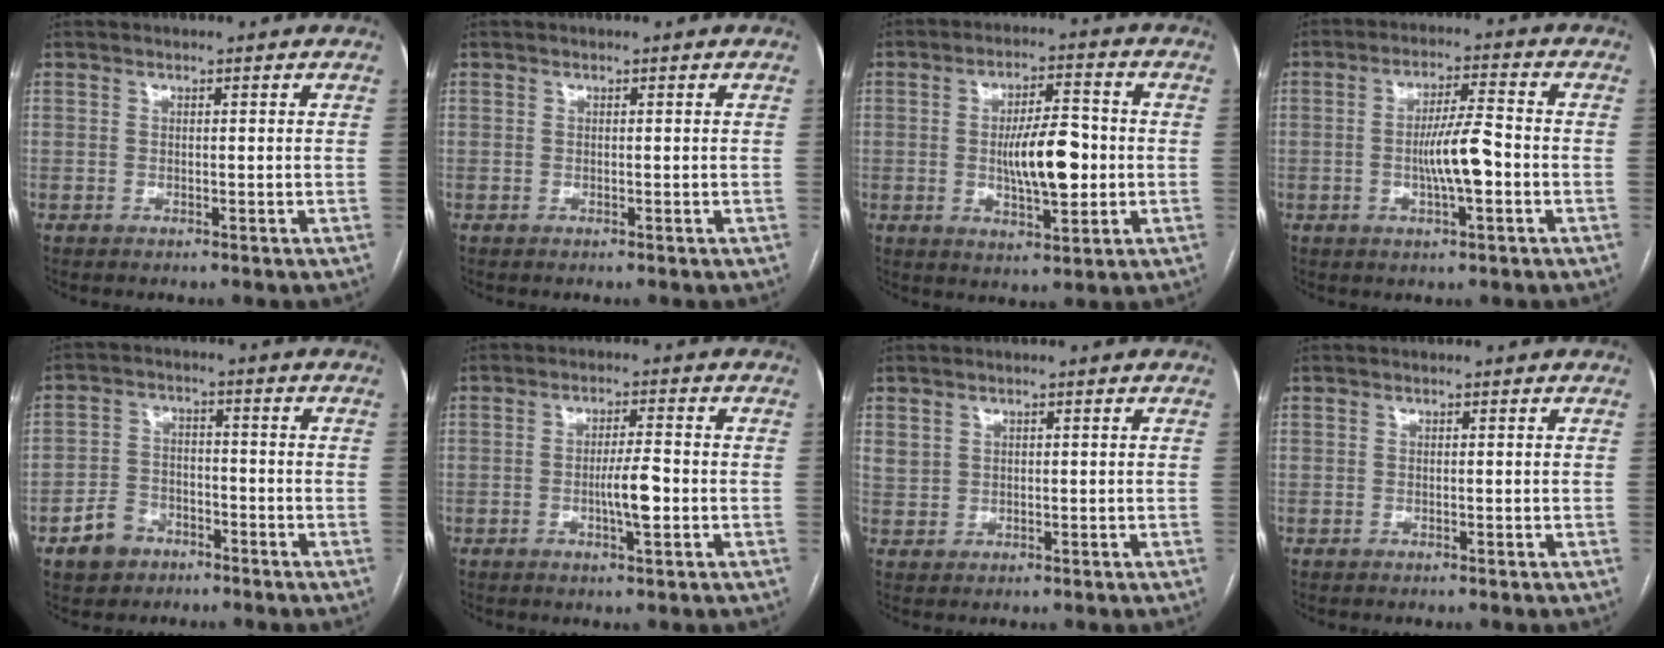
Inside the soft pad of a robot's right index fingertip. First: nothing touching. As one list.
[{"total": 0.0}, {"total": 9.7, "force": [-0.6, 3.0, 9.2], "torque": [-0.159, 0.006, -0.007]}, {"total": 7.1, "force": [-1.4, 0.8, 6.9], "torque": [-0.127, 0.003, -0.027]}, {"total": 6.1, "force": [-3.6, 4.6, 1.8], "torque": [-0.042, 0.013, -0.056]}, {"total": 4.6, "force": [-1.0, 0.3, 4.5], "torque": [-0.079, -0.004, -0.017]}, {"total": 2.1, "force": [1.1, 1.7, 0.6], "torque": [-0.011, 0.006, 0.028]}, {"total": 0.0}]